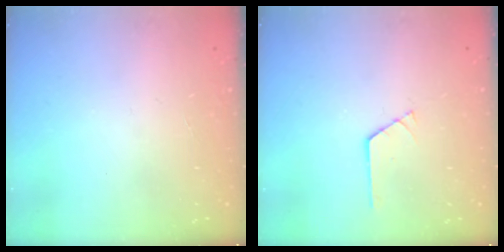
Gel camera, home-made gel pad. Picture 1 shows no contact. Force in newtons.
{"total": 0.9, "press": 0.9, "slide": 0.1}